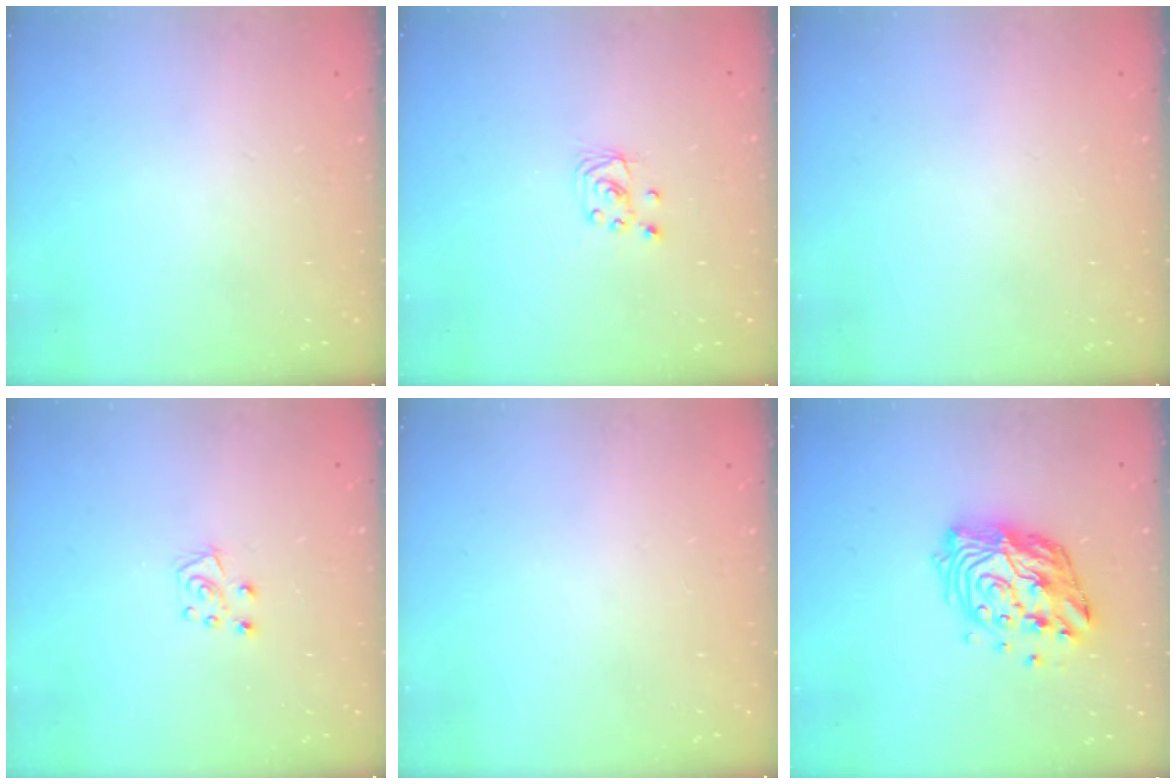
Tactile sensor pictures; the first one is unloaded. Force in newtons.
{"total": 2.7, "press": 2.7, "slide": 0.2}
{"total": 0.0}
{"total": 5.0, "press": 4.9, "slide": 0.4}
{"total": 0.0}
{"total": 15.0, "press": 14.9, "slide": 1.6}